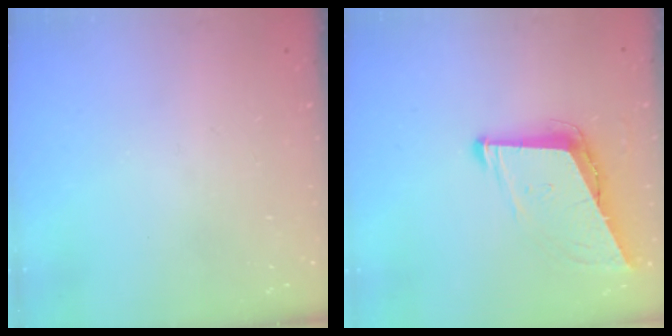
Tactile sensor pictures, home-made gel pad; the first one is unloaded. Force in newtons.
{"total": 9.3, "press": 8.9, "slide": 2.7}